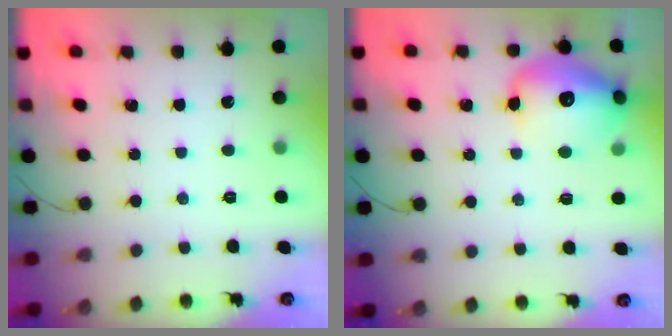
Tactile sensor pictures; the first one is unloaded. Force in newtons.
{"total": 15.4, "press": 15.3, "slide": 1.7}